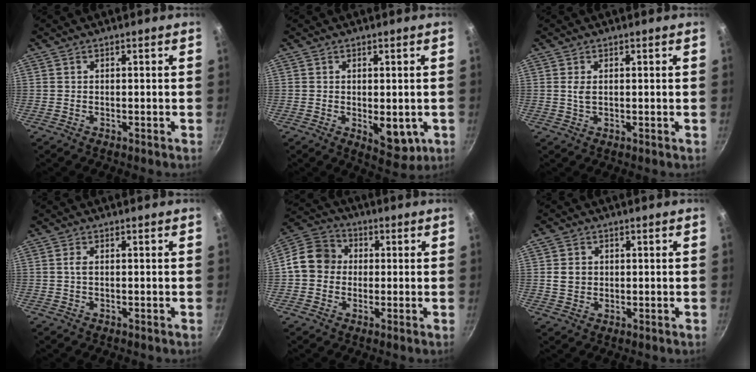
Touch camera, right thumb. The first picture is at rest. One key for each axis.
{"total": 6.8, "fx": -1.1, "fy": 3.6, "fz": 5.7, "tx": -0.063, "ty": -0.015, "tz": -0.006}
{"total": 1.8, "fx": 0.4, "fy": 0.9, "fz": 1.6, "tx": -0.031, "ty": -0.001, "tz": 0.009}
{"total": 1.1, "fx": 0.1, "fy": 0.5, "fz": 1.0, "tx": -0.021, "ty": 0.001, "tz": 0.001}
{"total": 9.5, "fx": 0.1, "fy": 8.4, "fz": 4.5, "tx": -0.050, "ty": 0.023, "tz": -0.022}
{"total": 4.2, "fx": 0.5, "fy": 3.6, "fz": 2.0, "tx": -0.023, "ty": 0.002, "tz": 0.007}